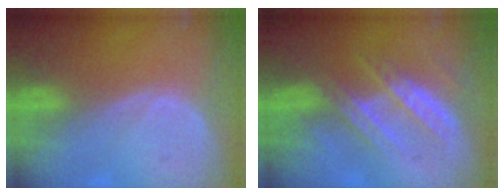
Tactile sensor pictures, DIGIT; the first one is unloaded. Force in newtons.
{"total": 7.2, "press": 6.8, "slide": 2.2}